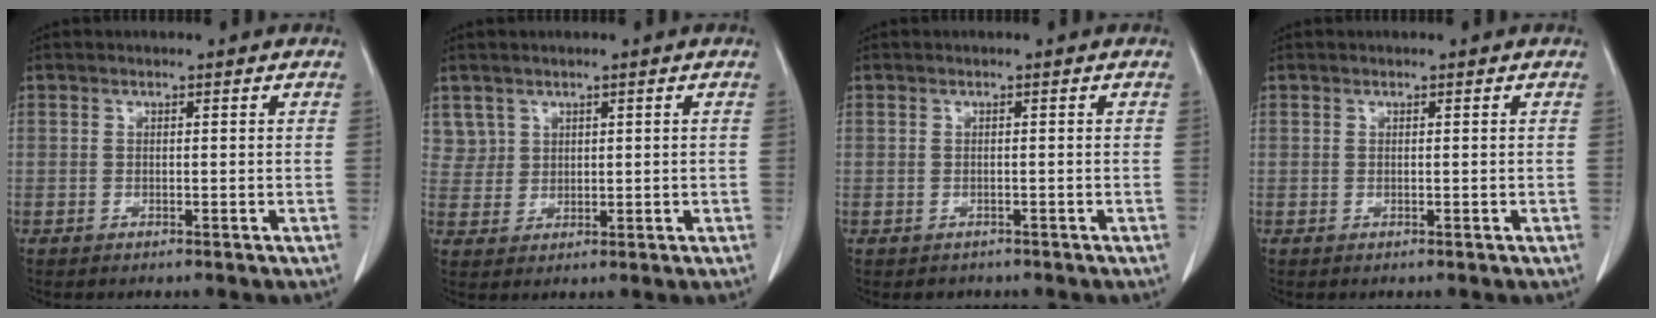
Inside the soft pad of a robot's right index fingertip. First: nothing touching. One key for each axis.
{"total": 3.3, "fx": 1.9, "fy": 2.6, "fz": -0.3, "tx": 0.018, "ty": 0.005, "tz": 0.038}
{"total": 1.3, "fx": -1.0, "fy": 0.9, "fz": -0.1, "tx": -0.009, "ty": 0.001, "tz": -0.013}
{"total": 0.0}